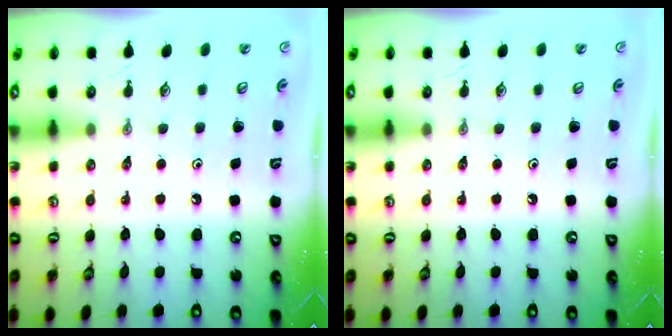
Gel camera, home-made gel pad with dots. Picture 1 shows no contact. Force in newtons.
{"total": 0.0}